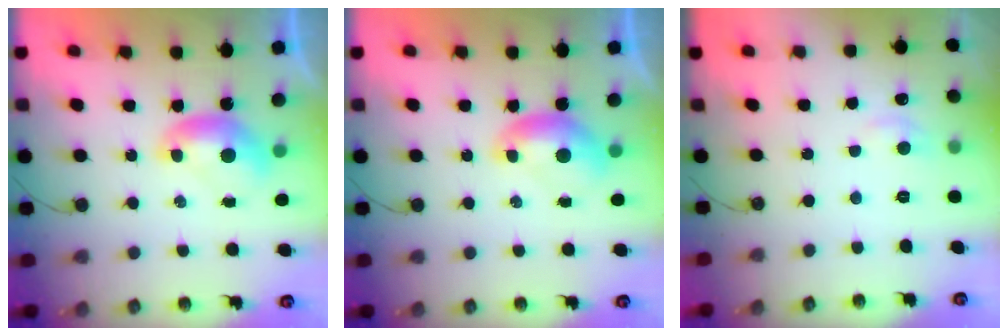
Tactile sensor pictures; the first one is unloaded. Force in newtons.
{"total": 0.0}
{"total": 1.0, "press": 0.5, "slide": 0.9}